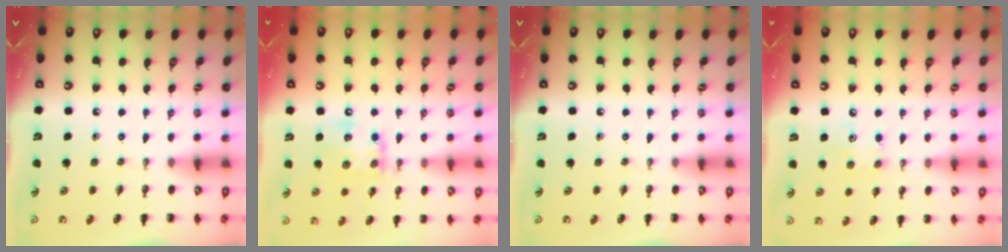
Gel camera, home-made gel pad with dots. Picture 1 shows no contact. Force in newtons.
{"total": 12.4, "press": 12.3, "slide": 1.7}
{"total": 0.0}
{"total": 4.4, "press": 4.3, "slide": 1.0}